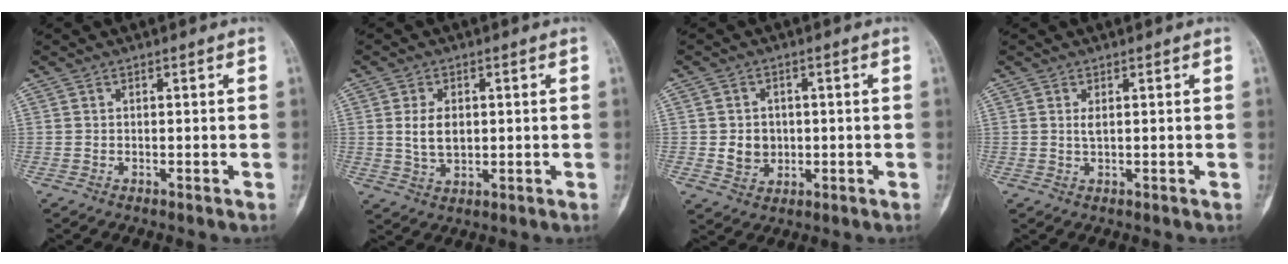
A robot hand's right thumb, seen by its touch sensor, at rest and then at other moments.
{"total": 5.5, "force": [0.7, 3.5, 4.2], "torque": [-0.072, -0.006, 0.021]}
{"total": 5.0, "force": [-0.2, 4.4, 2.3], "torque": [-0.018, 0.004, 0.003]}
{"total": 1.2, "force": [0.4, 0.3, 1.1], "torque": [-0.020, -0.003, 0.009]}